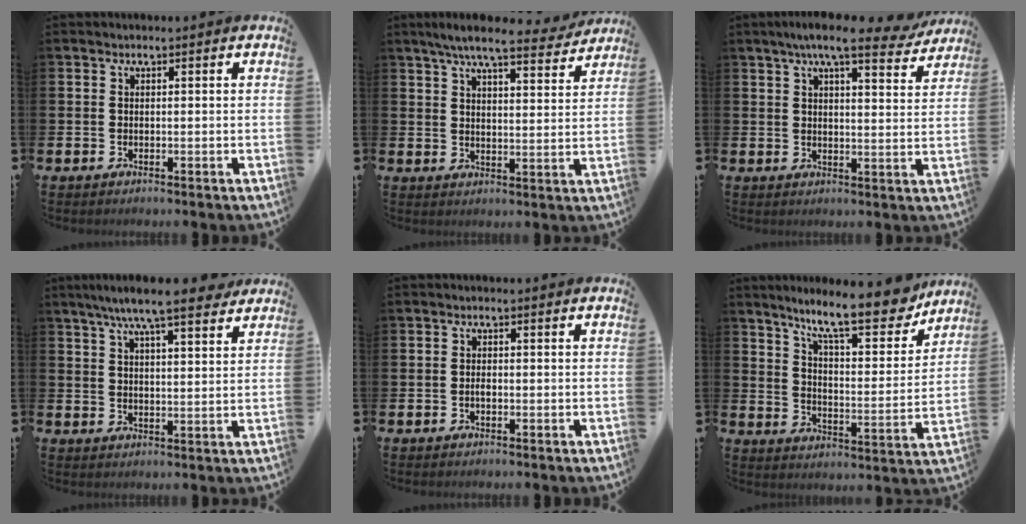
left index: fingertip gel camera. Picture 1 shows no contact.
{"total": 7.4, "force": [6.6, 1.0, 3.1], "torque": [-0.059, -0.034, 0.113]}
{"total": 8.1, "force": [6.8, 1.5, 4.2], "torque": [-0.070, -0.024, 0.115]}
{"total": 8.4, "force": [7.3, 0.9, 4.0], "torque": [-0.076, -0.032, 0.127]}
{"total": 0.8, "force": [-0.3, 0.4, 0.7], "torque": [-0.019, 0.002, -0.004]}
{"total": 12.0, "force": [10.0, 2.2, 6.2], "torque": [-0.119, -0.056, 0.169]}